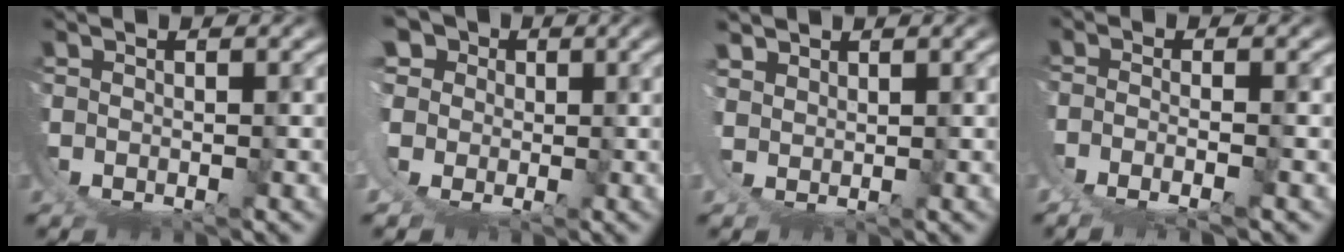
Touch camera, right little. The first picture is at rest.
{"total": 10.1, "force": [3.3, 8.9, 3.6], "torque": [-0.101, -0.007, 0.035]}
{"total": 2.4, "force": [2.1, 1.1, -0.1], "torque": [-0.021, 0.003, 0.036]}
{"total": 2.8, "force": [-0.7, 0.8, 2.6], "torque": [-0.056, -0.016, -0.002]}